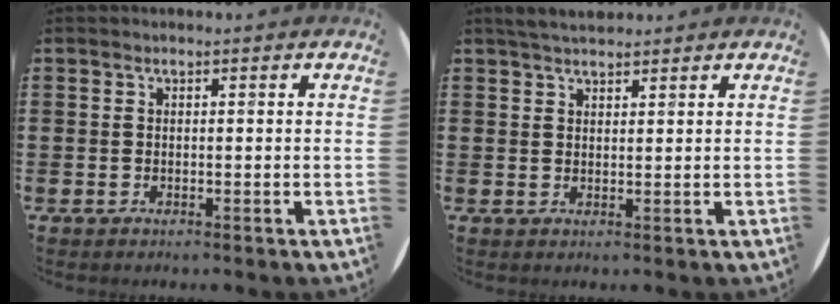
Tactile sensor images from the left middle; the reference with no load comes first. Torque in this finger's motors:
{"motor_torque": [0.53, -0.50, 0.04, 0.00]}